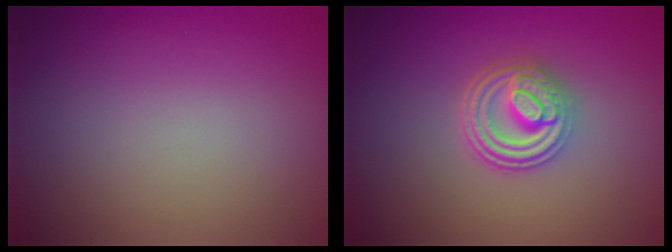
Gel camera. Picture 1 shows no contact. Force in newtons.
{"total": 4.7, "press": 3.7, "slide": 2.9}